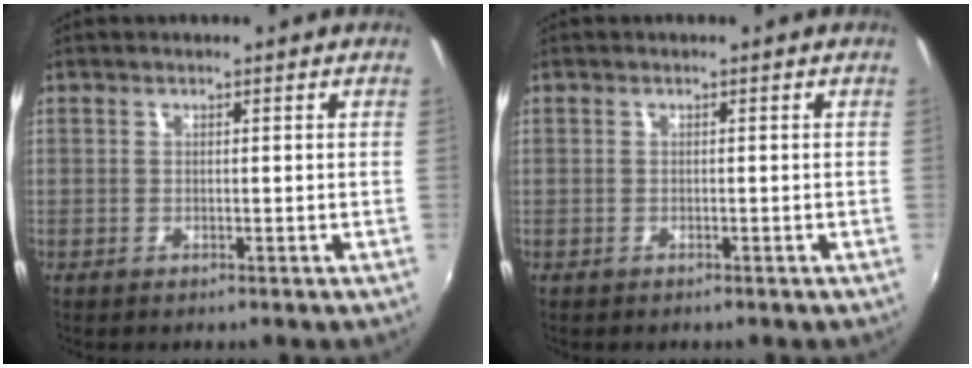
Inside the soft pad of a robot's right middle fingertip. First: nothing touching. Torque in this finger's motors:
{"motor_torque": [-0.35, 0.17, -0.20, -0.06]}